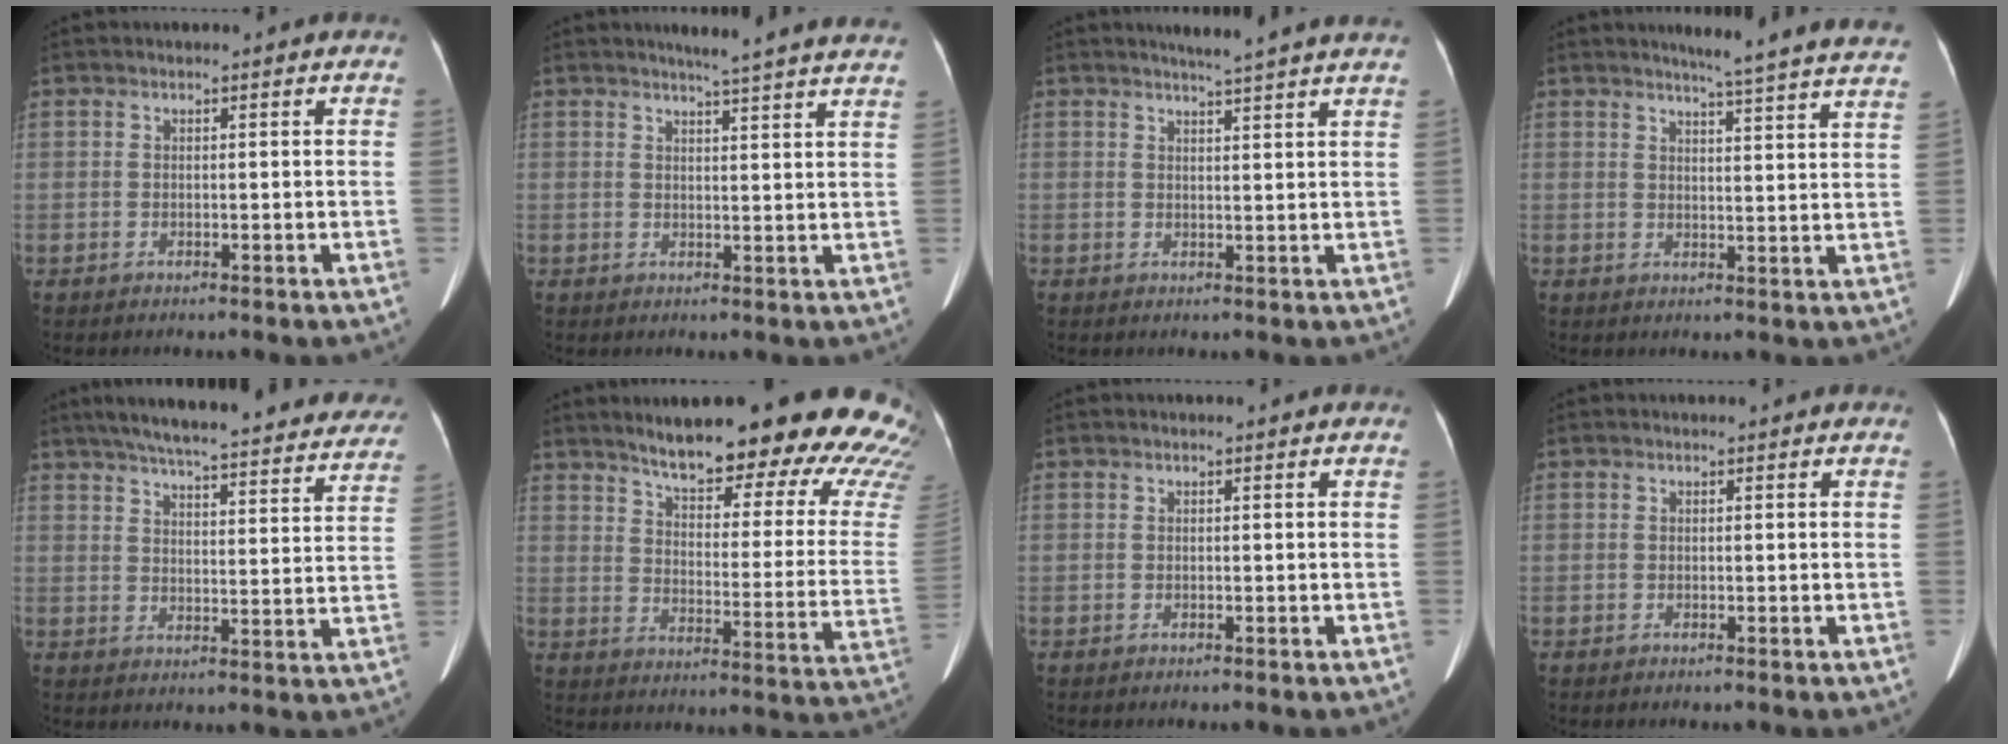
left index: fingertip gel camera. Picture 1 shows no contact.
{"total": 11.8, "force": [11.0, 0.2, 4.4], "torque": [-0.050, -0.011, 0.114]}
{"total": 6.4, "force": [6.0, -0.3, 2.4], "torque": [-0.032, 0.013, 0.061]}
{"total": 17.2, "force": [16.0, -0.3, 6.3], "torque": [-0.081, -0.051, 0.177]}
{"total": 31.4, "force": [27.8, 5.0, 13.7], "torque": [-0.214, -0.034, 0.337]}
{"total": 27.3, "force": [22.6, 5.1, 14.4], "torque": [-0.174, -0.060, 0.271]}
{"total": 0.0}
{"total": 0.0}